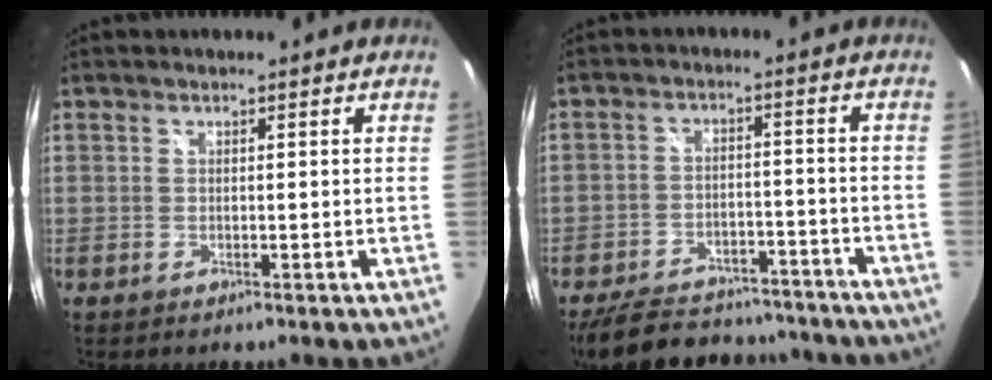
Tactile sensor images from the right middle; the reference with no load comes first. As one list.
[{"total": 19.4, "force": [-16.4, 7.4, 7.4], "torque": [-0.166, 0.019, -0.221]}]